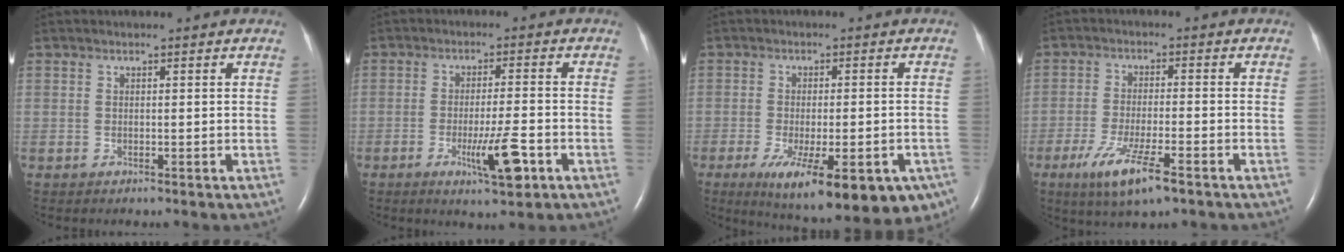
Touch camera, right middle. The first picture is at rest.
{"total": 6.7, "force": [-3.0, 0.5, 6.0], "torque": [-0.106, -0.010, -0.047]}
{"total": 18.6, "force": [-11.2, 5.8, 13.6], "torque": [-0.148, -0.030, -0.145]}
{"total": 8.5, "force": [-4.8, 1.2, 6.8], "torque": [-0.134, -0.020, -0.080]}